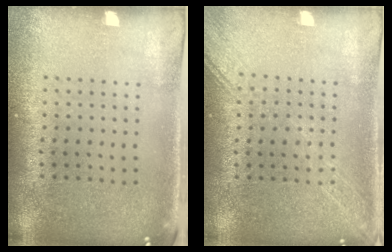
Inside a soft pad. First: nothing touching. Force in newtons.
{"total": 1.6, "press": 1.5, "slide": 0.2}